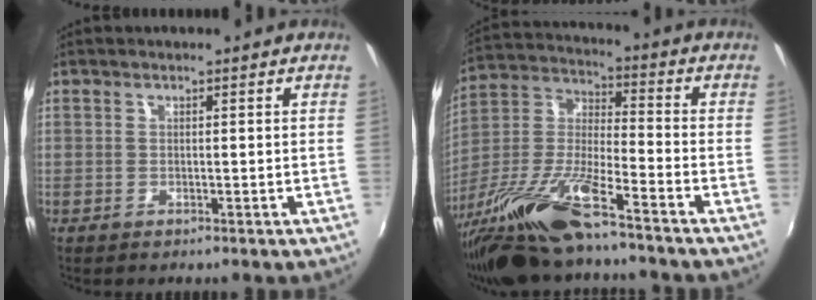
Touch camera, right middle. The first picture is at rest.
{"total": 17.6, "force": [-12.9, 2.5, 11.7], "torque": [-0.242, -0.020, -0.250]}